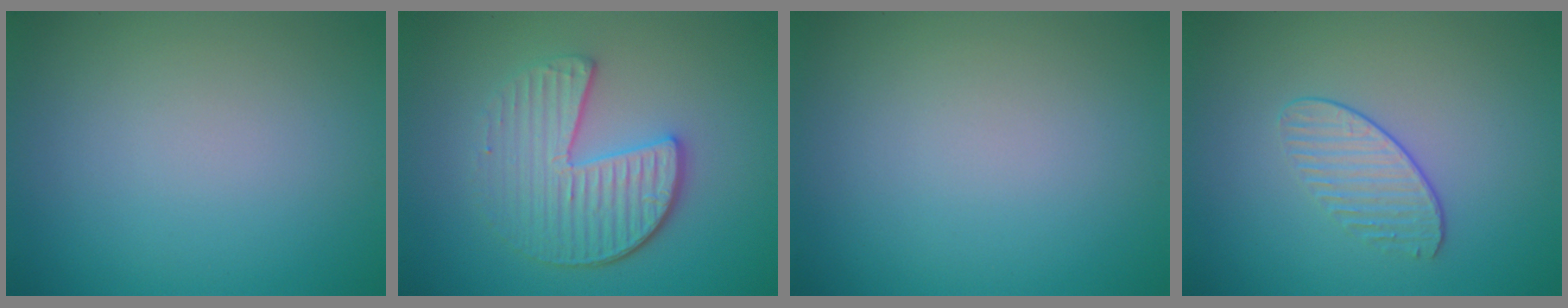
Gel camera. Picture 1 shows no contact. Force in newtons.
{"total": 4.9, "press": 4.0, "slide": 2.8}
{"total": 0.0}
{"total": 1.8, "press": 1.3, "slide": 1.1}